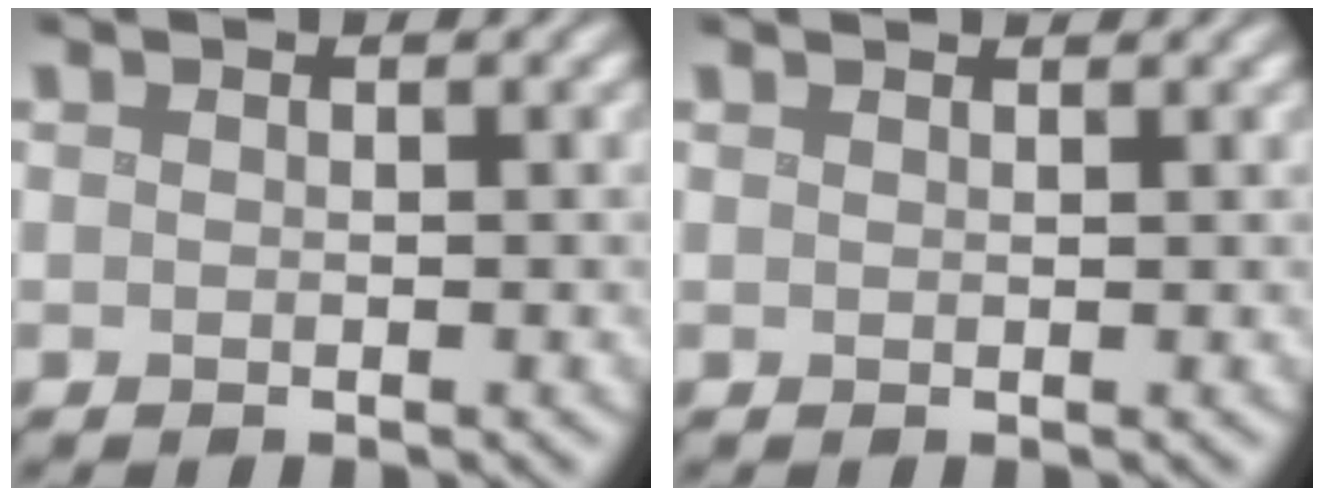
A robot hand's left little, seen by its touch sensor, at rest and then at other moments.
{"total": 1.3, "force": [1.2, 0.1, 0.3], "torque": [-0.011, 0.000, 0.013]}